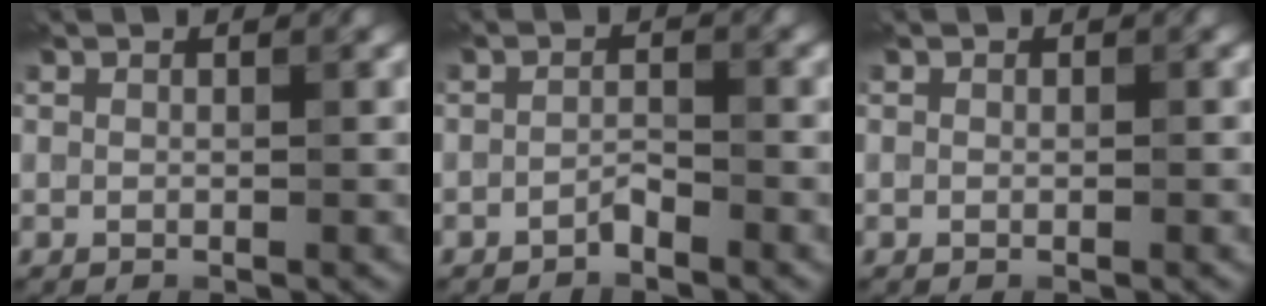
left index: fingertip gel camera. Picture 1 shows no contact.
{"total": 1.5, "force": [-1.5, 0.0, -0.1], "torque": [-0.004, 0.001, -0.020]}
{"total": 0.6, "force": [-0.5, -0.1, -0.4], "torque": [0.005, -0.004, -0.002]}